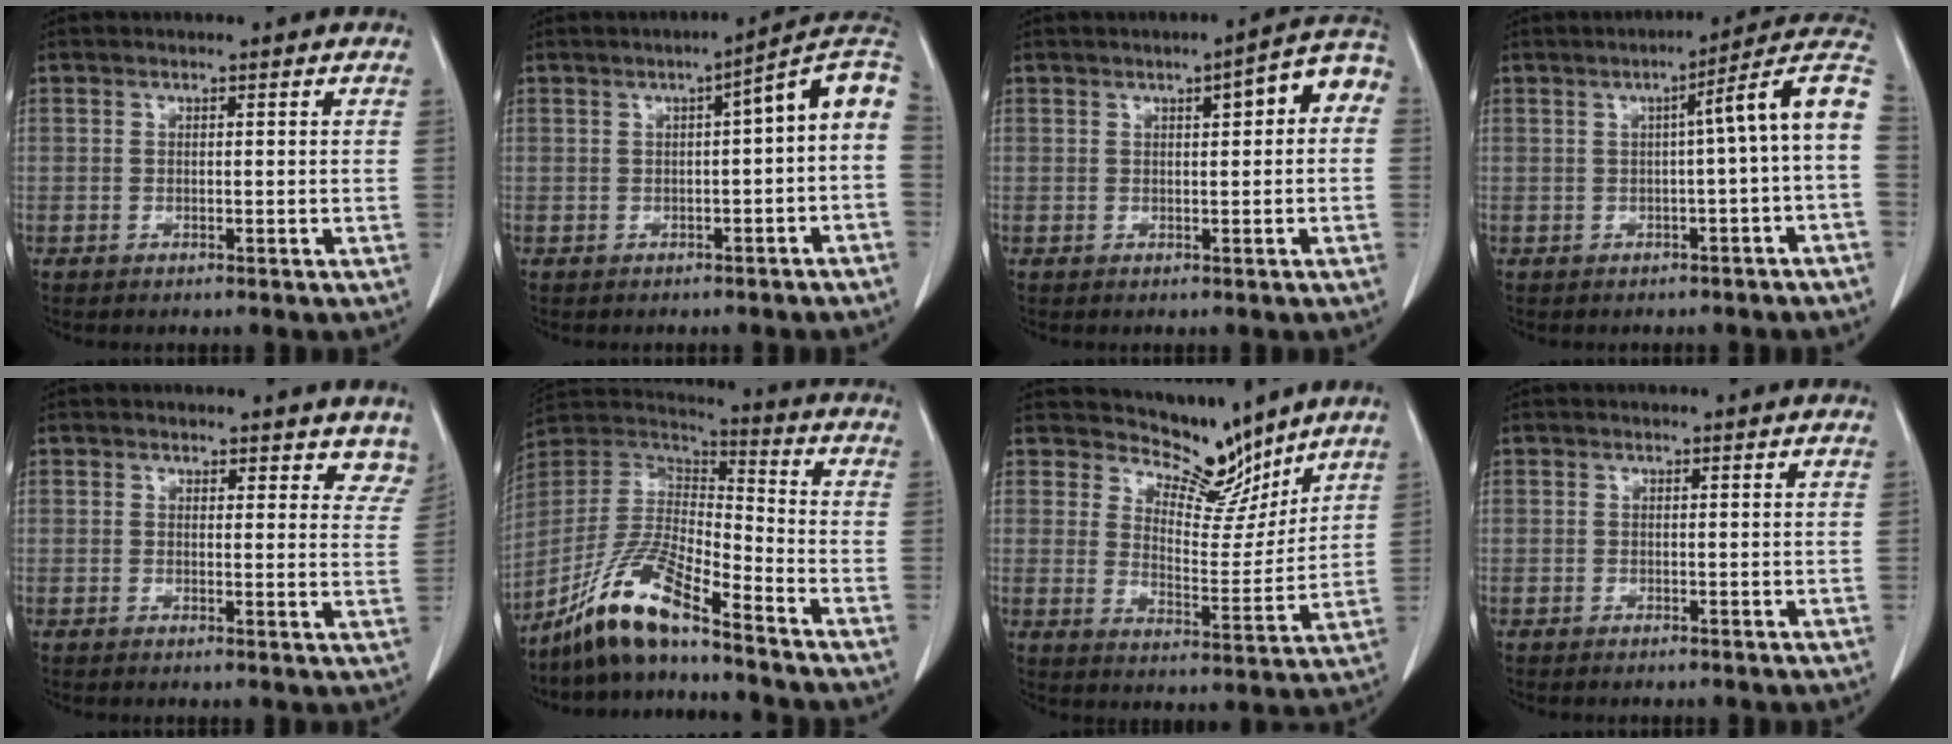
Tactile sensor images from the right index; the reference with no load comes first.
{"total": 8.7, "force": [0.1, 1.3, 8.6], "torque": [-0.110, 0.031, -0.007]}
{"total": 6.2, "force": [1.3, 1.5, 5.9], "torque": [-0.072, 0.027, 0.009]}
{"total": 9.1, "force": [-0.2, -0.7, 9.1], "torque": [-0.110, 0.028, -0.011]}
{"total": 6.6, "force": [5.9, 2.7, 1.2], "torque": [0.026, -0.014, 0.044]}
{"total": 13.0, "force": [-9.8, 1.7, 8.5], "torque": [-0.176, 0.001, -0.186]}
{"total": 8.3, "force": [7.7, 2.8, 1.5], "torque": [-0.020, -0.020, 0.125]}
{"total": 0.0}